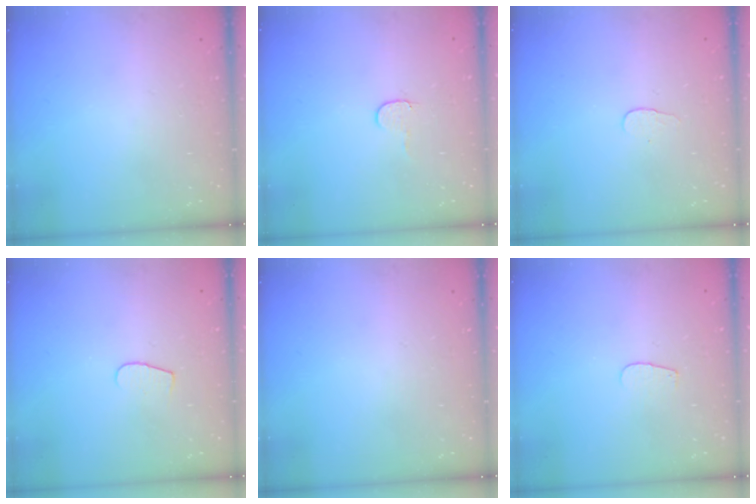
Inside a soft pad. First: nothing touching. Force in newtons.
{"total": 4.4, "press": 4.4, "slide": 0.3}
{"total": 3.1, "press": 3.1, "slide": 0.3}
{"total": 4.6, "press": 4.5, "slide": 0.4}
{"total": 0.0}
{"total": 3.7, "press": 3.7, "slide": 0.4}